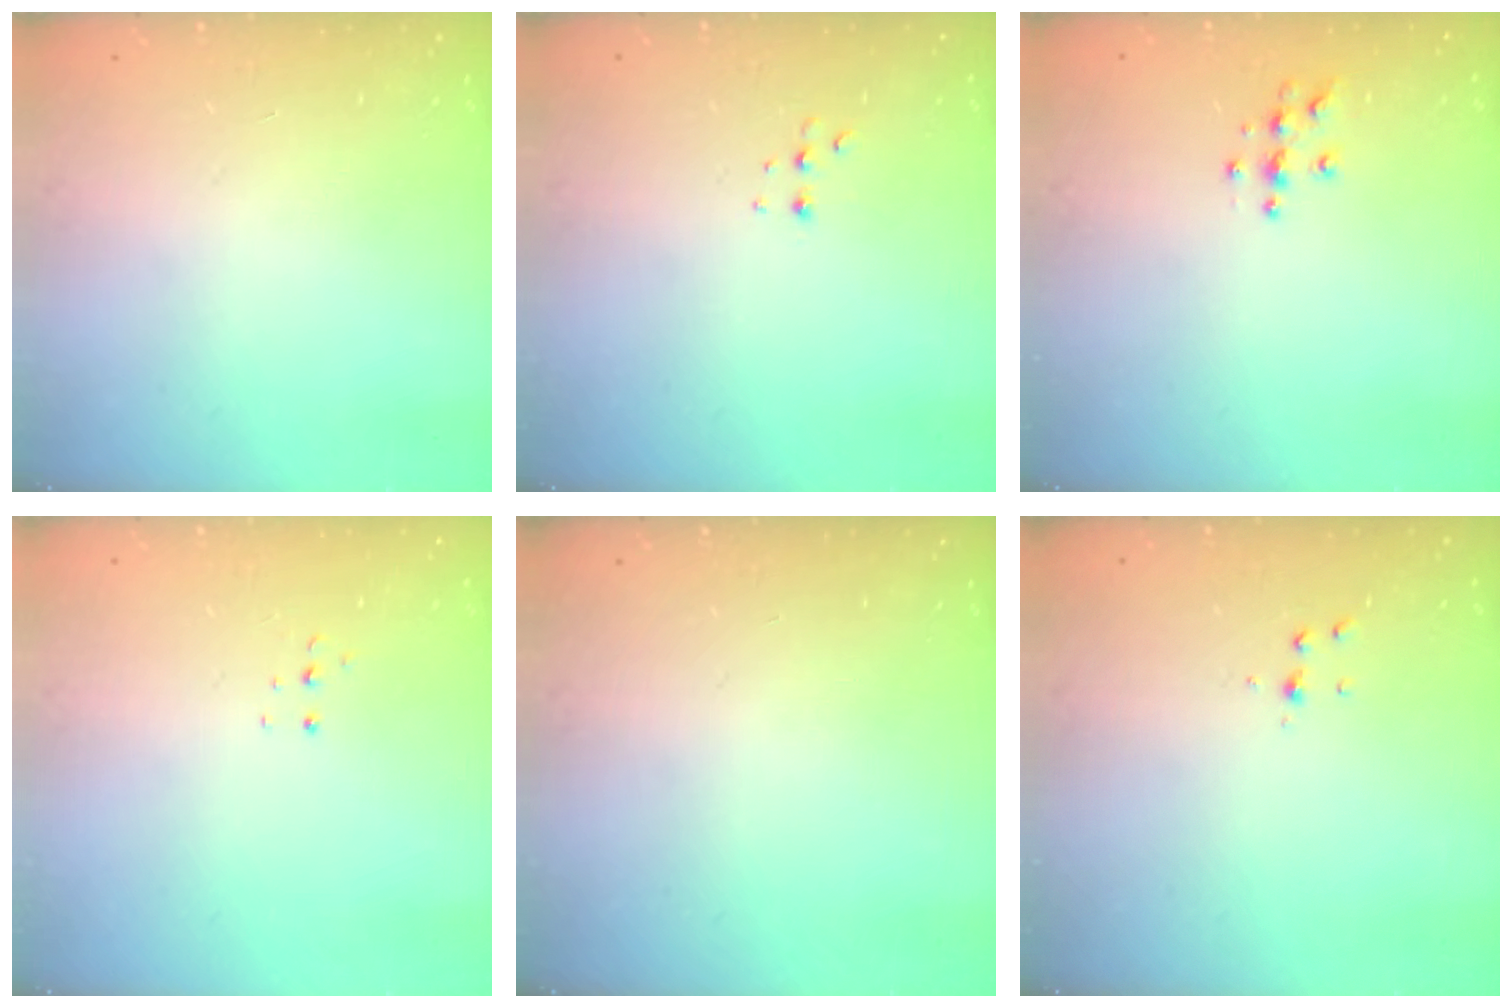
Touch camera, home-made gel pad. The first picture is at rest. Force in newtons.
{"total": 4.2, "press": 4.1, "slide": 0.9}
{"total": 4.0, "press": 3.9, "slide": 0.4}
{"total": 3.4, "press": 3.3, "slide": 0.8}
{"total": 0.0}
{"total": 3.9, "press": 3.9, "slide": 0.4}